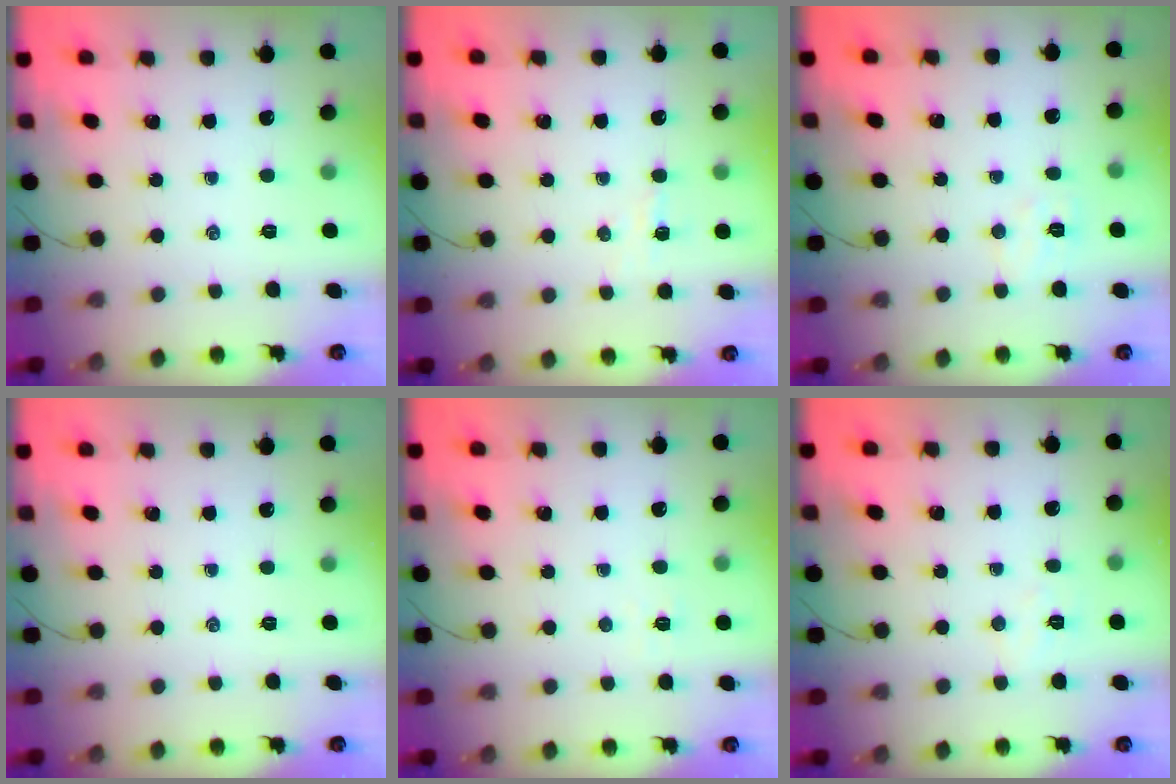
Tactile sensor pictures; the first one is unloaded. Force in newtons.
{"total": 3.6, "press": 3.5, "slide": 0.9}
{"total": 5.5, "press": 5.4, "slide": 1.1}
{"total": 0.0}
{"total": 2.6, "press": 2.6, "slide": 0.5}
{"total": 3.9, "press": 3.8, "slide": 0.8}